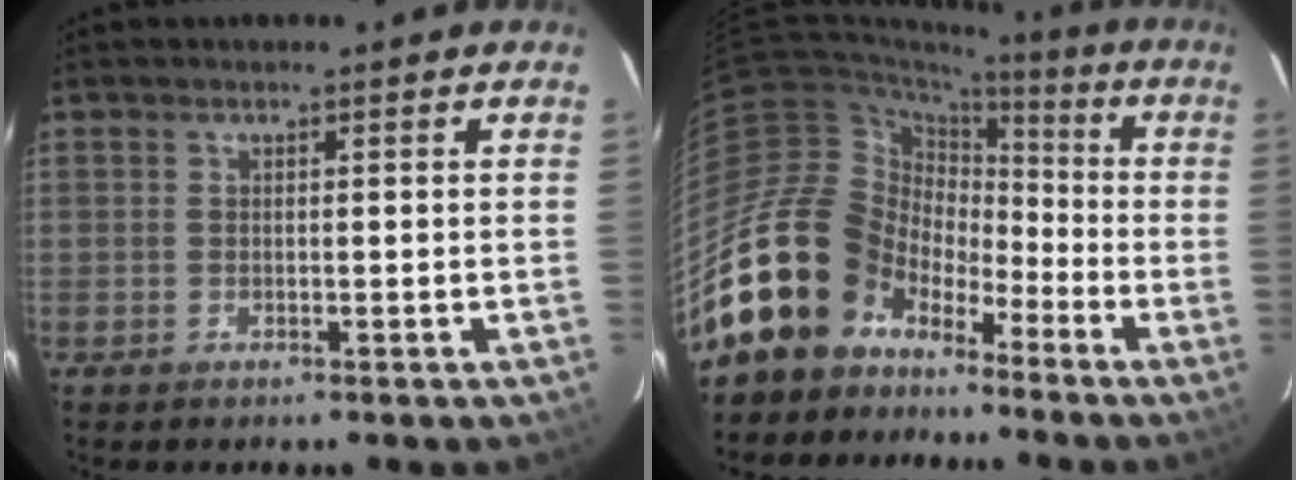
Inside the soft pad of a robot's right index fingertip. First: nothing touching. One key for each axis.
{"total": 17.3, "fx": -10.4, "fy": 12.5, "fz": 5.8, "tx": -0.129, "ty": 0.036, "tz": -0.180}